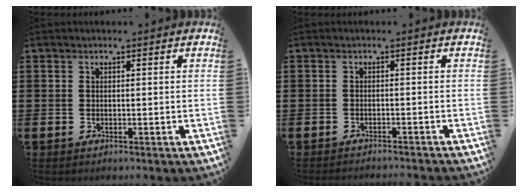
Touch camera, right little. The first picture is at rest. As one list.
[{"total": 0.9, "force": [-0.9, -0.2, 0.0], "torque": [0.000, 0.002, -0.018]}]